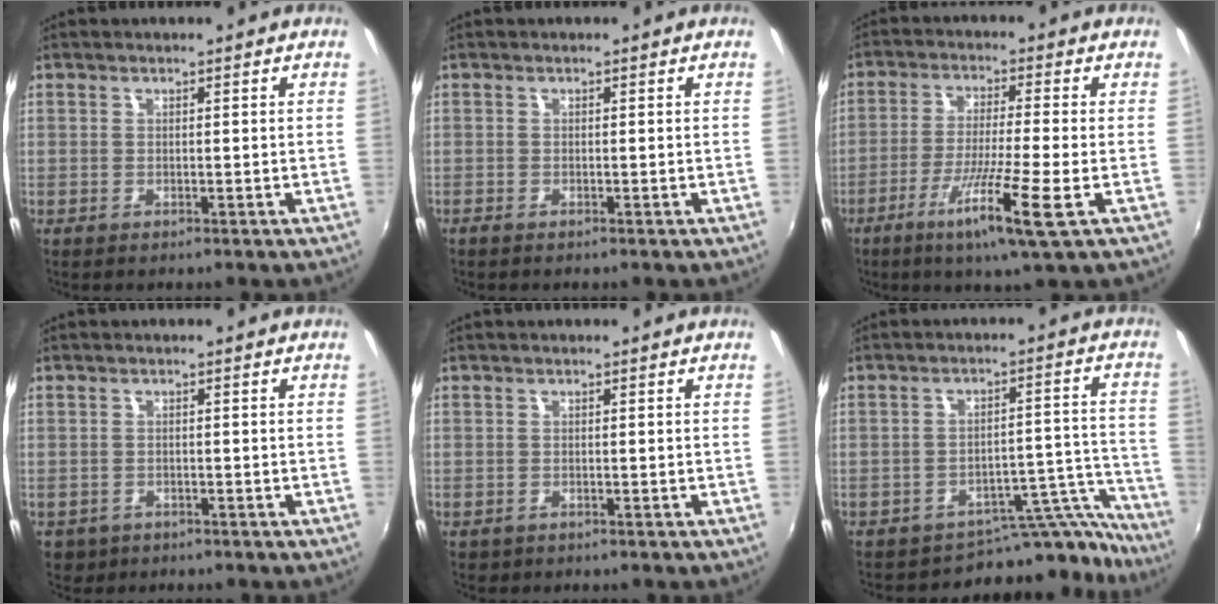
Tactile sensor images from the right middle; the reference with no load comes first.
{"total": 0.5, "force": [-0.5, 0.1, 0.1], "torque": [-0.001, -0.003, -0.012]}
{"total": 10.1, "force": [-4.3, -0.5, 9.1], "torque": [-0.180, -0.017, -0.080]}
{"total": 3.5, "force": [-1.6, 2.9, 1.3], "torque": [-0.036, -0.005, -0.017]}
{"total": 1.0, "force": [-0.5, 0.7, 0.4], "torque": [-0.010, -0.001, -0.005]}
{"total": 12.4, "force": [-11.9, 3.4, 0.9], "torque": [0.024, 0.058, -0.164]}